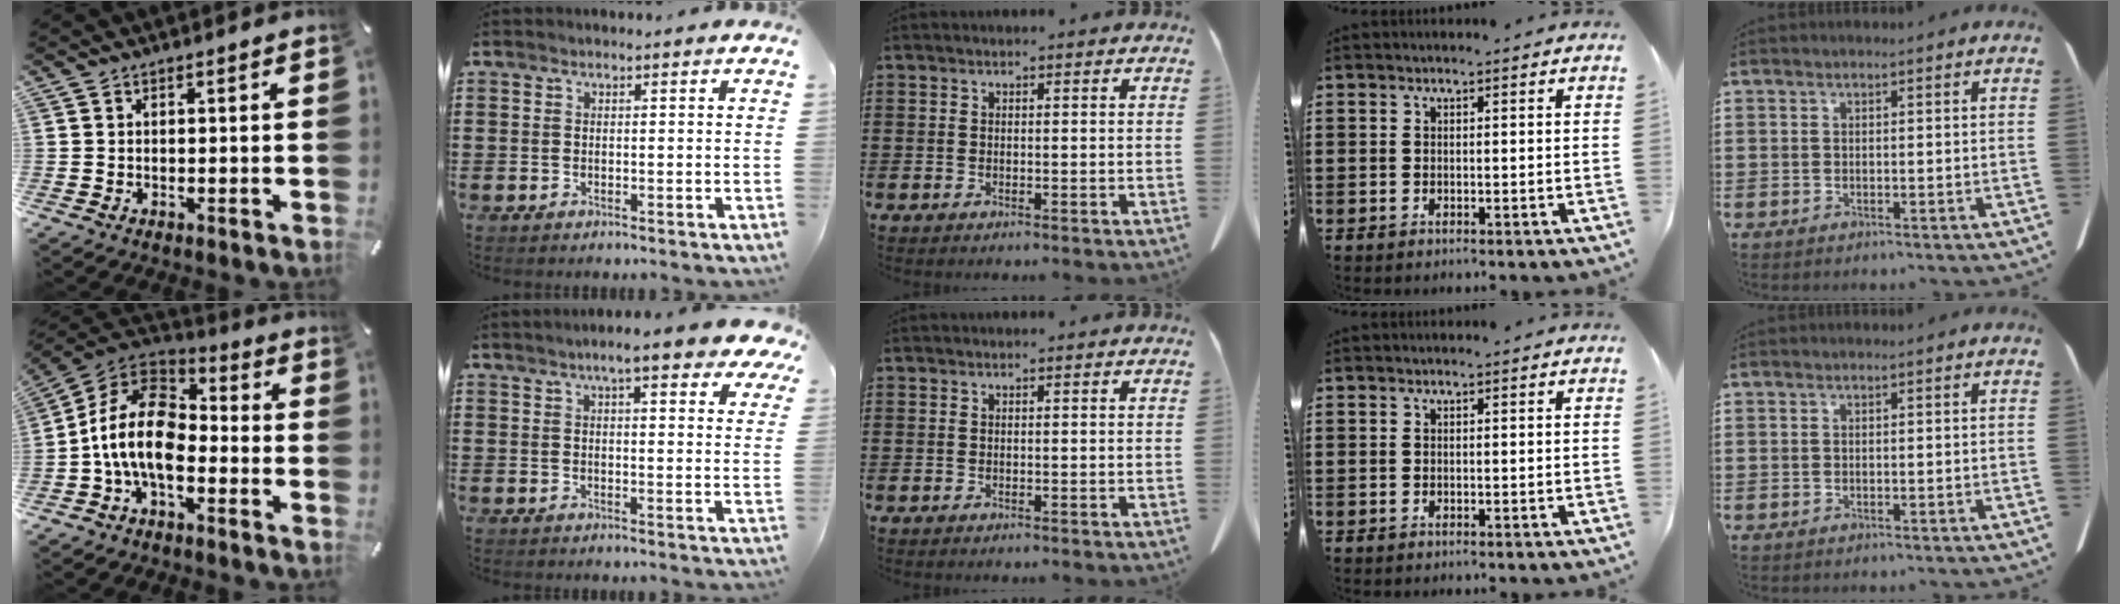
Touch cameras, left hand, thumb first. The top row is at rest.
{"thumb": {"total": 15.9, "force": [-4.8, 9.6, 11.7], "torque": [-0.244, 0.024, -0.089]}, "index": {"total": 7.7, "force": [5.8, 1.3, 5.0], "torque": [-0.088, -0.011, 0.097]}}